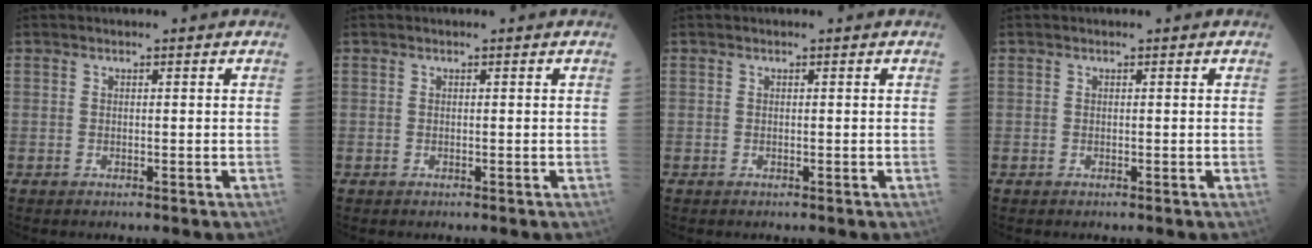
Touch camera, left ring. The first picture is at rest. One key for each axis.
{"total": 0.0}
{"total": 0.0}
{"total": 0.0}